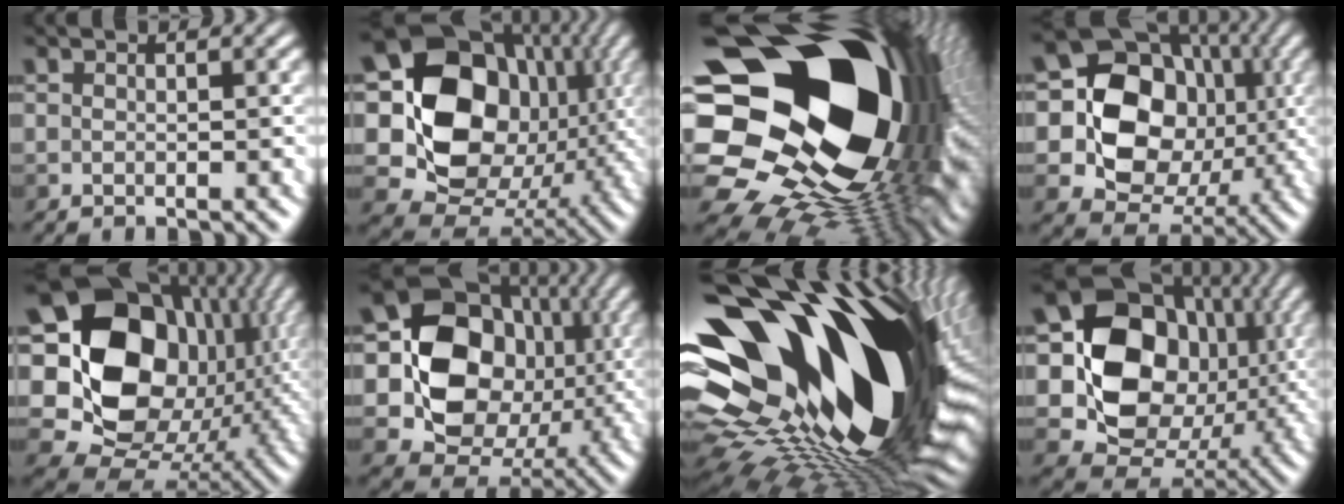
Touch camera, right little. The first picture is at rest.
{"total": 14.7, "force": [2.0, 12.0, 8.2], "torque": [-0.171, 0.002, 0.045]}
{"total": 21.3, "force": [1.3, 14.4, 15.6], "torque": [-0.282, -0.017, -0.005]}
{"total": 11.8, "force": [-0.2, 10.0, 6.3], "torque": [-0.095, -0.009, -0.016]}
{"total": 17.8, "force": [1.8, 14.3, 10.4], "torque": [-0.217, 0.001, 0.053]}
{"total": 12.2, "force": [0.2, 10.5, 6.2], "torque": [-0.100, -0.010, -0.003]}
{"total": 19.7, "force": [2.2, 11.0, 16.2], "torque": [-0.282, -0.001, 0.040]}
{"total": 13.4, "force": [1.5, 11.2, 7.2], "torque": [-0.132, -0.001, 0.027]}